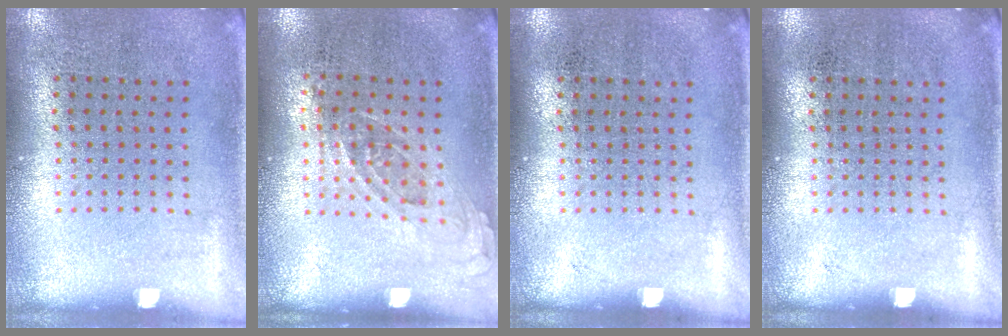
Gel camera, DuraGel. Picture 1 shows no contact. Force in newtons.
{"total": 0.7, "press": 0.6, "slide": 0.3}
{"total": 0.0}
{"total": 0.0}